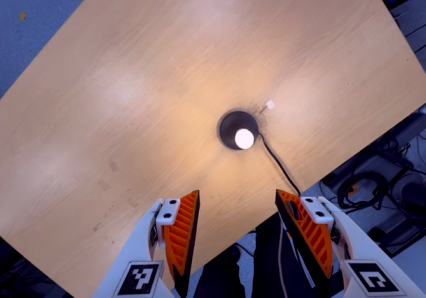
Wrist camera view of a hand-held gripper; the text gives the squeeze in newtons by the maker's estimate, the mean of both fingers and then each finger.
{"total": 0.0}